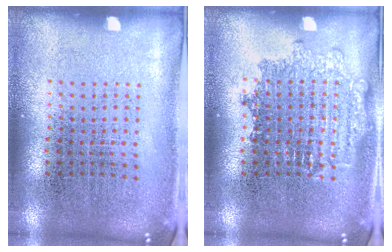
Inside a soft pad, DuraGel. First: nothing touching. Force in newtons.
{"total": 2.0, "press": 1.9, "slide": 0.4}